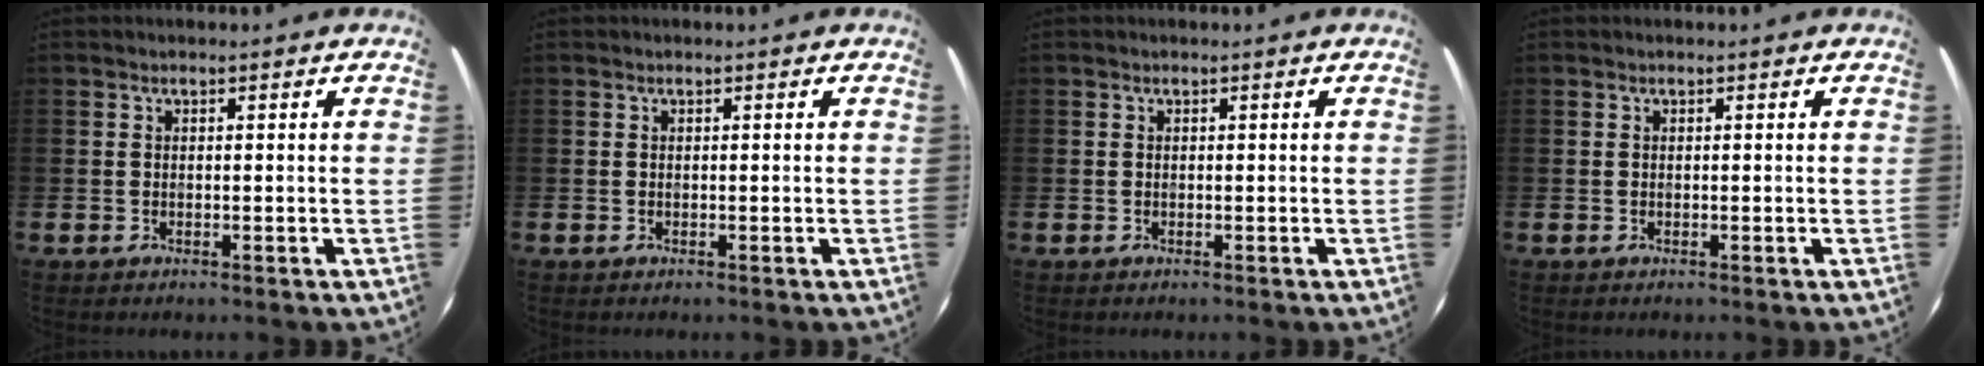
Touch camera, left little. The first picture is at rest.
{"total": 0.0}
{"total": 0.0}
{"total": 0.0}